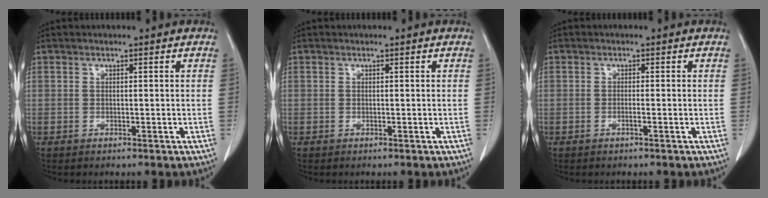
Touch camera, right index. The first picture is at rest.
{"total": 0.0}
{"total": 0.7, "force": [-0.3, -0.1, 0.6], "torque": [-0.014, 0.000, -0.005]}